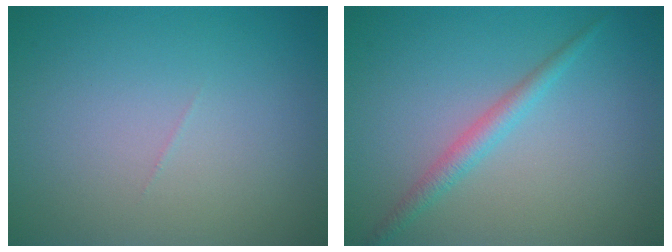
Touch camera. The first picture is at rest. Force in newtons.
{"total": 2.0, "press": 2.0, "slide": 0.0}